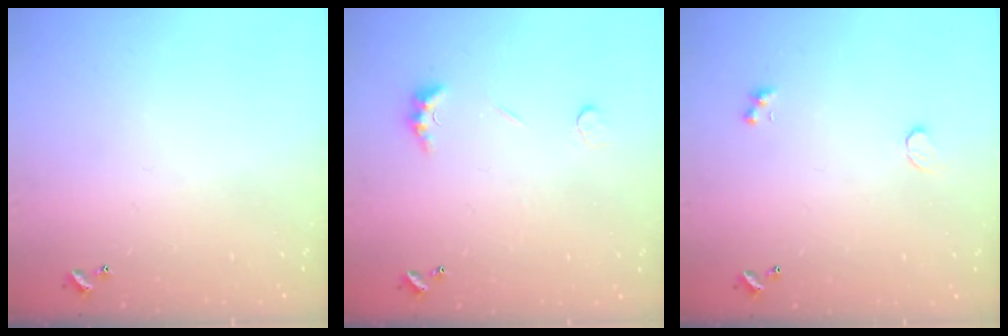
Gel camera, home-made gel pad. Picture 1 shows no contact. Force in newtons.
{"total": 2.5, "press": 2.4, "slide": 0.7}
{"total": 0.8, "press": 0.7, "slide": 0.4}